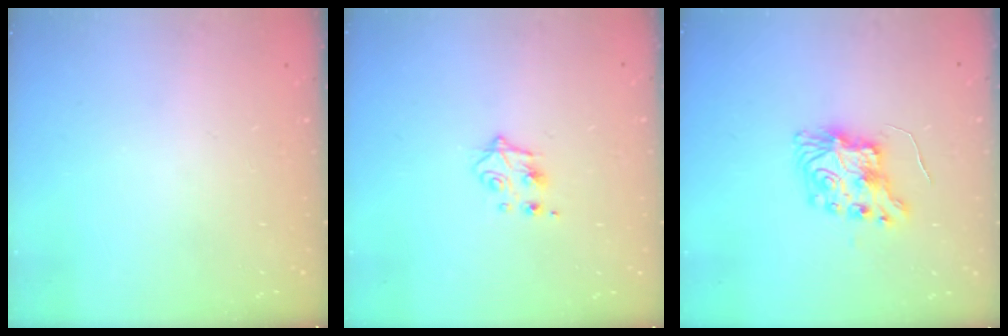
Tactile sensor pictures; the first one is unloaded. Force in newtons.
{"total": 4.5, "press": 4.4, "slide": 0.9}
{"total": 9.8, "press": 9.8, "slide": 0.9}